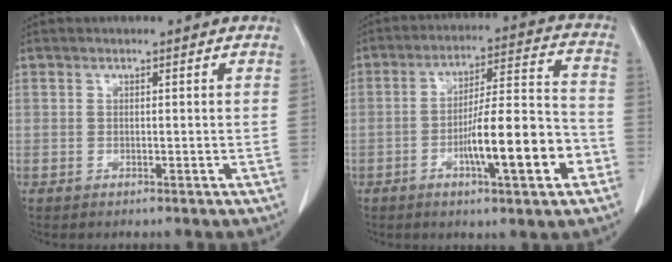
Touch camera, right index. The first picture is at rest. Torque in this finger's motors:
{"motor_torque": [1.25, -0.89, 0.40, 0.18]}